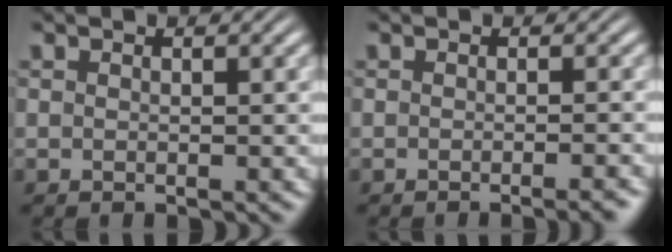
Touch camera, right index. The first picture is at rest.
{"total": 1.5, "force": [-1.3, 0.0, 0.8], "torque": [-0.010, 0.004, -0.024]}